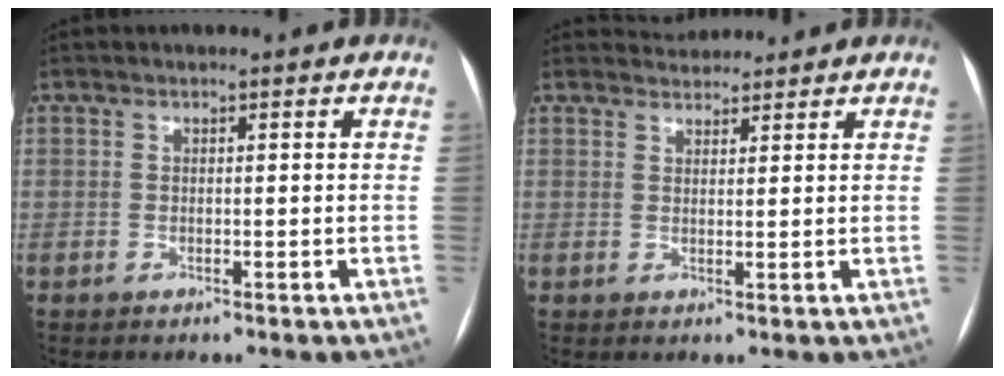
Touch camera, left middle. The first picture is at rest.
{"total": 2.9, "force": [2.8, 0.7, -0.2], "torque": [-0.002, 0.017, 0.046]}